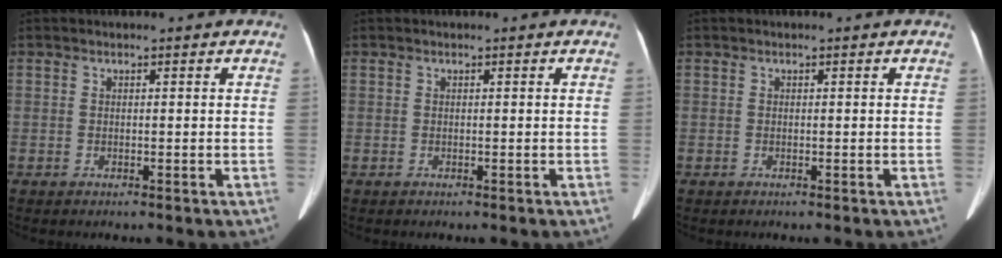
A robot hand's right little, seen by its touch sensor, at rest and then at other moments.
{"total": 0.0}
{"total": 0.0}